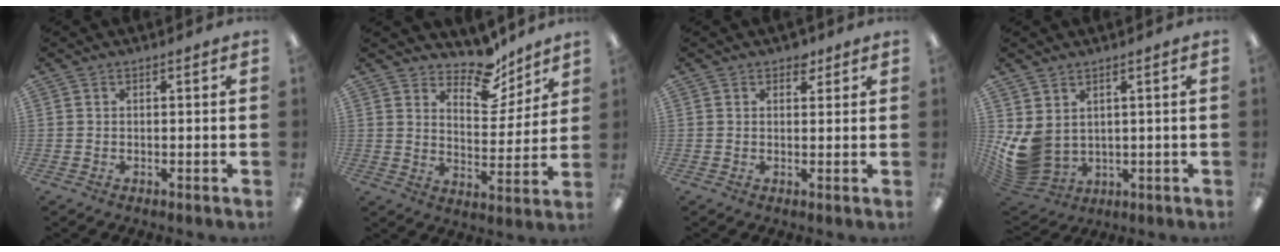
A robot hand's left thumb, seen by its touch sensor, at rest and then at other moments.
{"total": 11.3, "force": [9.4, 4.9, 3.9], "torque": [-0.049, -0.072, 0.170]}
{"total": 2.5, "force": [1.7, 1.7, 0.9], "torque": [-0.004, -0.003, 0.028]}
{"total": 8.2, "force": [1.5, 6.4, 4.8], "torque": [-0.130, -0.018, 0.033]}